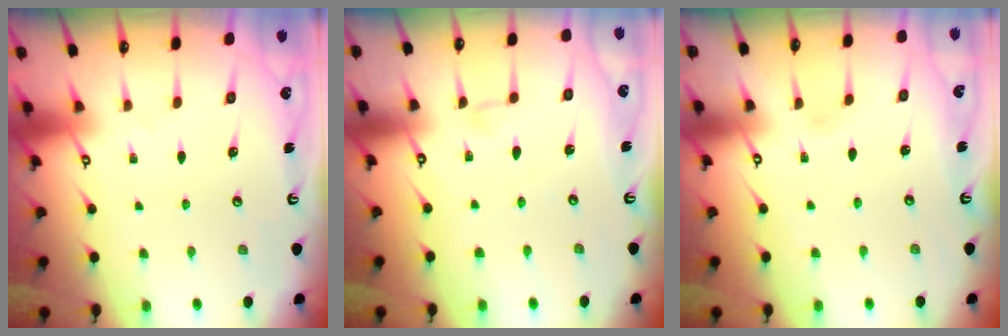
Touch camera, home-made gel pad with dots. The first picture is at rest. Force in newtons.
{"total": 2.5, "press": 2.5, "slide": 0.2}
{"total": 2.9, "press": 2.8, "slide": 0.3}